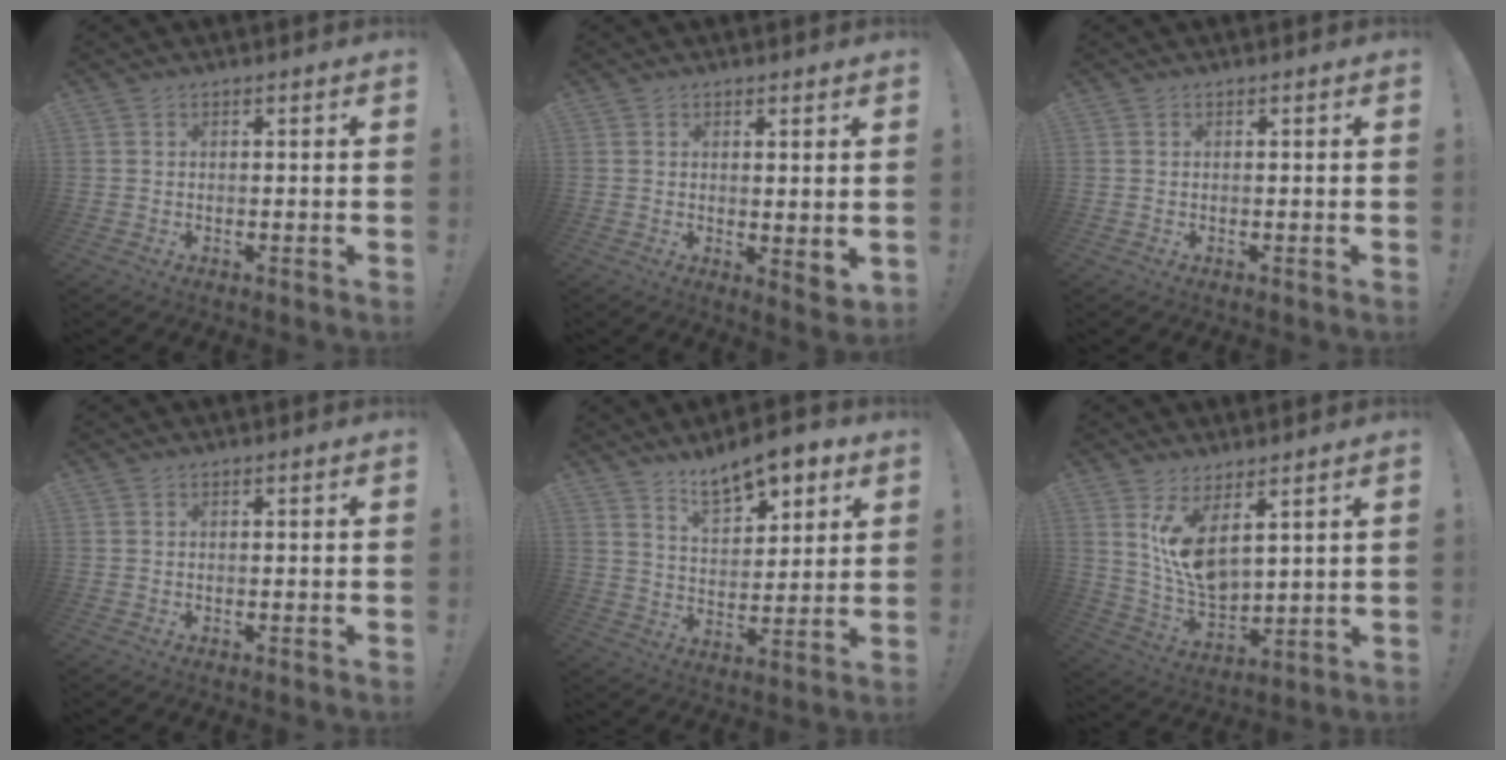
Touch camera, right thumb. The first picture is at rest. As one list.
[{"total": 3.2, "force": [2.0, 0.9, 2.3], "torque": [-0.023, -0.013, 0.034]}, {"total": 0.0}, {"total": 0.0}, {"total": 11.8, "force": [8.8, 5.1, 6.1], "torque": [-0.090, -0.056, 0.158]}, {"total": 11.7, "force": [6.6, 5.0, 8.3], "torque": [-0.153, -0.055, 0.123]}]